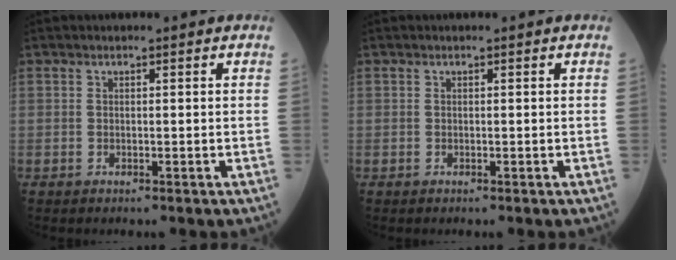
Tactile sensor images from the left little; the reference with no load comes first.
{"total": 0.0}